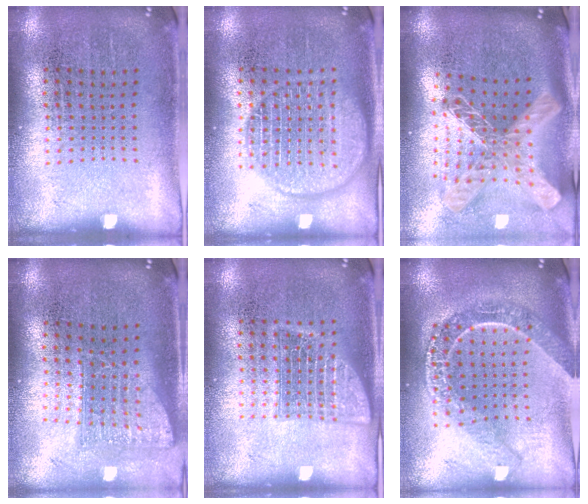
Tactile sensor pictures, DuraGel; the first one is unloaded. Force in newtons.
{"total": 3.2, "press": 3.2, "slide": 0.4}
{"total": 2.9, "press": 2.0, "slide": 2.1}
{"total": 1.7, "press": 1.3, "slide": 1.1}
{"total": 2.3, "press": 2.3, "slide": 0.3}
{"total": 2.2, "press": 1.8, "slide": 1.2}